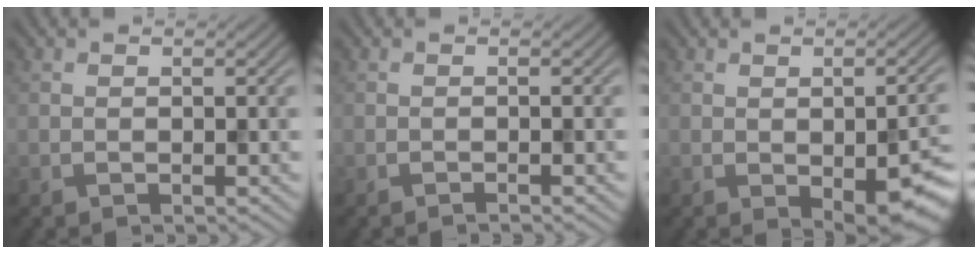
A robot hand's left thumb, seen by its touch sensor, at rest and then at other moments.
{"total": 0.6, "force": [-0.5, 0.0, 0.3], "torque": [-0.004, 0.002, -0.013]}
{"total": 8.2, "force": [-2.7, 3.6, 6.9], "torque": [-0.099, -0.022, -0.021]}